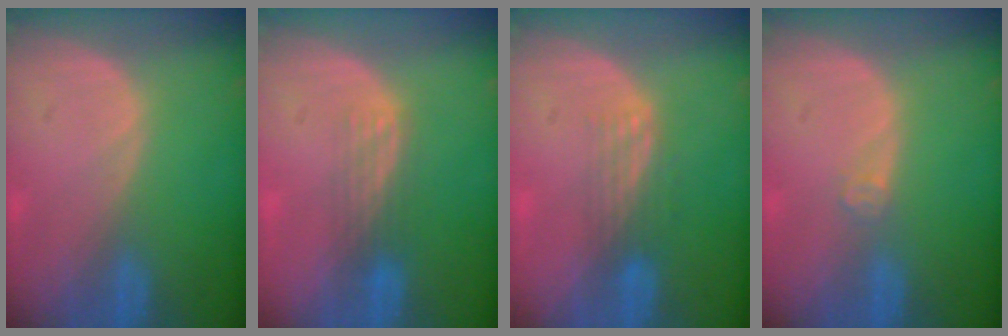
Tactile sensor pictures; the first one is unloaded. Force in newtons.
{"total": 2.9, "press": 2.7, "slide": 1.2}
{"total": 3.3, "press": 2.8, "slide": 1.8}
{"total": 1.5, "press": 1.2, "slide": 0.9}